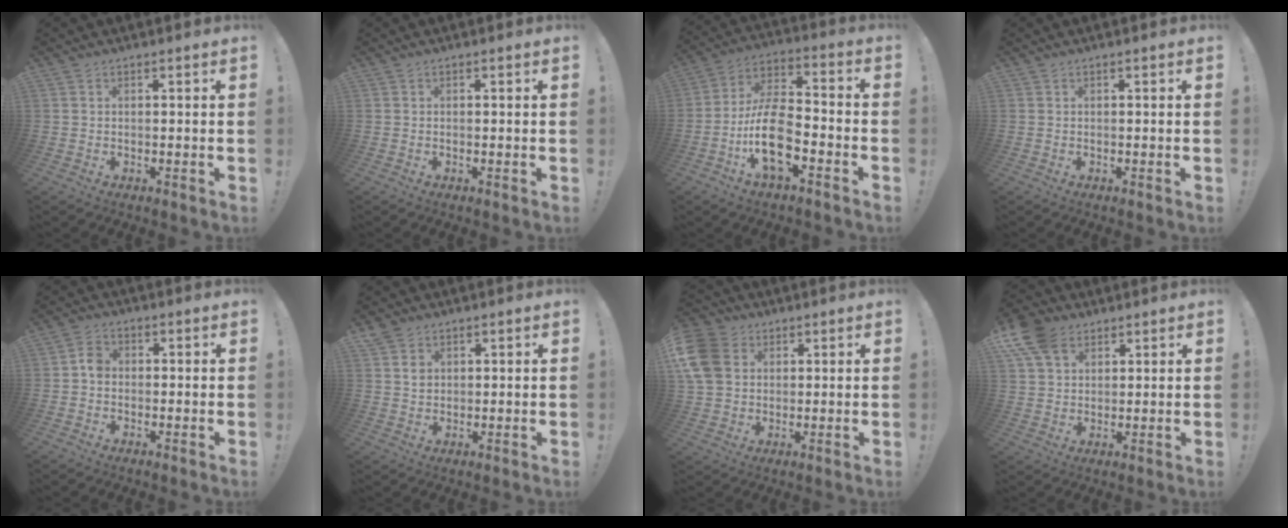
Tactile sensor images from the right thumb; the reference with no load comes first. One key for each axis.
{"total": 0.0}
{"total": 16.6, "fx": -6.7, "fy": 8.2, "fz": 12.8, "tx": -0.257, "ty": 0.034, "tz": -0.111}
{"total": 0.0}
{"total": 3.5, "fx": -0.6, "fy": 2.7, "fz": 2.2, "tx": -0.032, "ty": 0.011, "tz": -0.011}
{"total": 3.6, "fx": 1.6, "fy": 2.8, "fz": 1.6, "tx": -0.013, "ty": -0.006, "tz": 0.027}
{"total": 12.7, "fx": 3.3, "fy": 10.3, "fz": 6.6, "tx": -0.116, "ty": -0.007, "tz": 0.069}
{"total": 10.9, "fx": 5.8, "fy": 7.4, "fz": 5.6, "tx": -0.107, "ty": -0.019, "tz": 0.117}